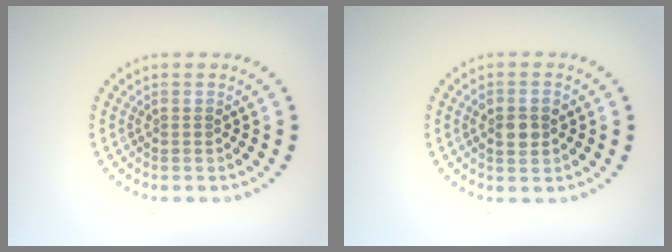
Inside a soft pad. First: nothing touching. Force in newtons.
{"total": 2.5, "press": 2.5, "slide": 0.2}